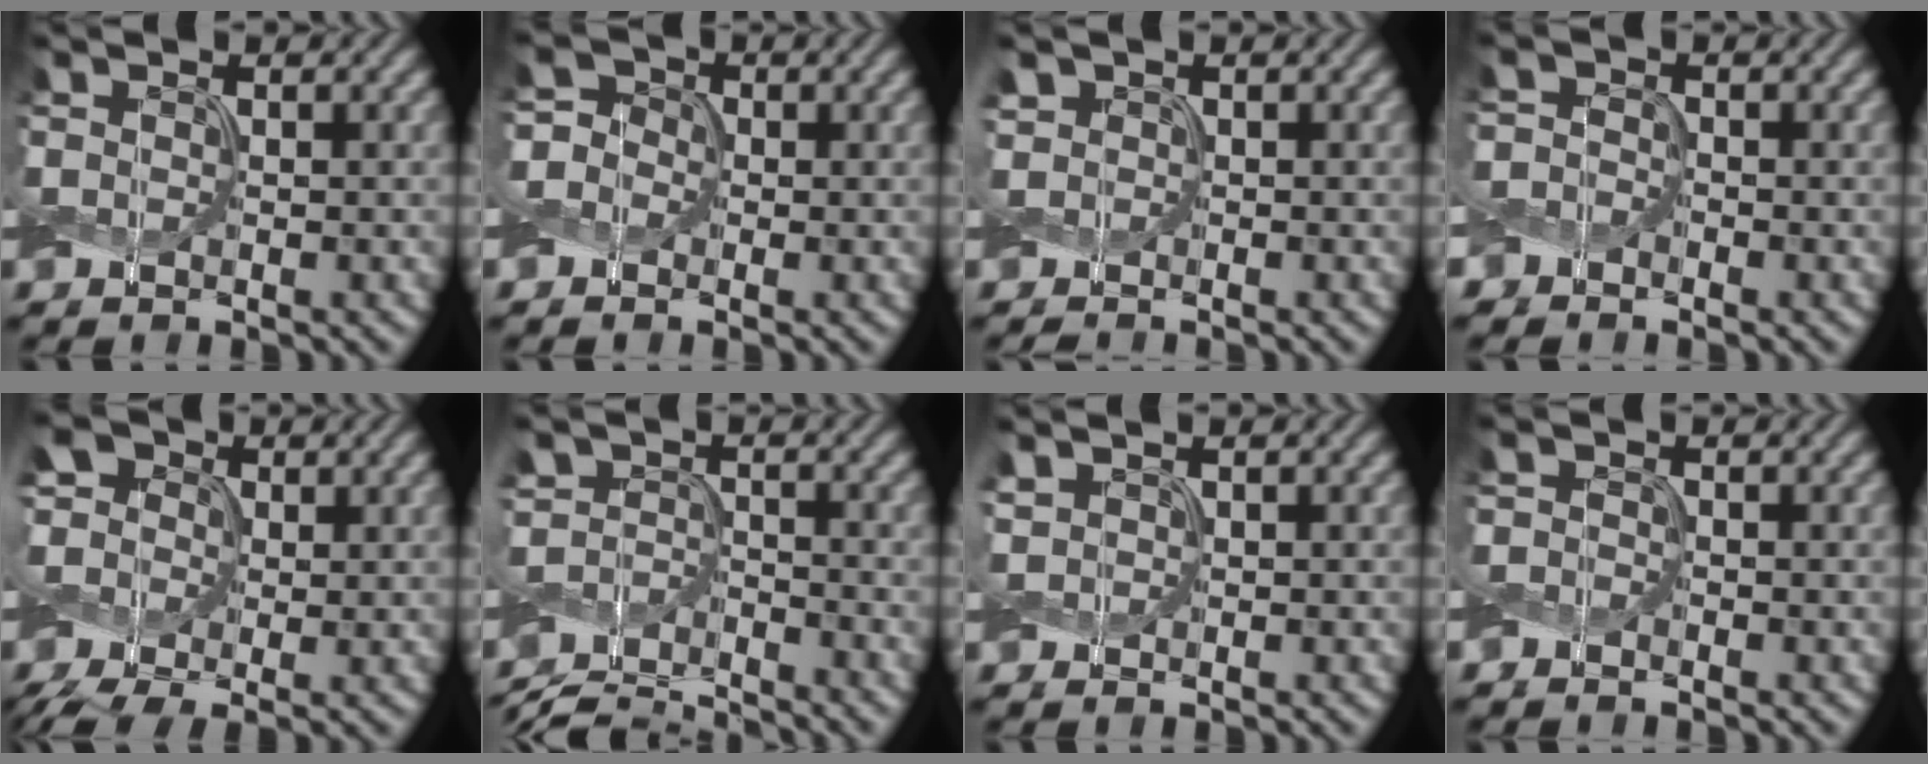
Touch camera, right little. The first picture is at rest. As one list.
[{"total": 2.8, "force": [-0.5, 2.7, 0.8], "torque": [0.004, 0.016, -0.036]}, {"total": 0.9, "force": [0.3, 0.9, 0.0], "torque": [-0.004, 0.005, 0.001]}, {"total": 2.5, "force": [-1.6, 1.9, 0.4], "torque": [0.011, 0.013, -0.053]}, {"total": 7.8, "force": [-0.3, 5.9, 5.1], "torque": [-0.118, -0.009, -0.013]}, {"total": 6.1, "force": [-5.9, 1.0, 1.2], "torque": [-0.013, -0.010, -0.123]}, {"total": 0.8, "force": [0.6, 0.6, 0.2], "torque": [-0.006, 0.003, 0.012]}, {"total": 0.9, "force": [-0.8, 0.5, -0.1], "torque": [0.009, 0.002, -0.022]}]